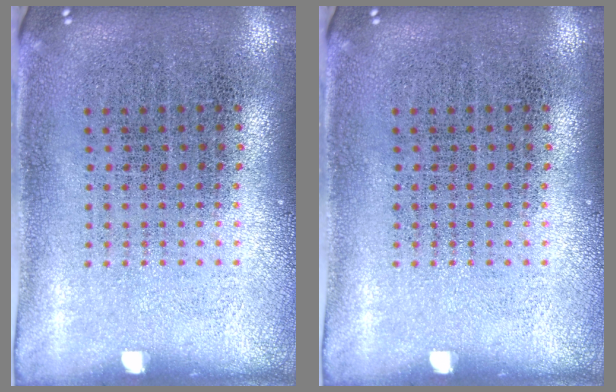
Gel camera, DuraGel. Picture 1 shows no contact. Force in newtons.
{"total": 0.0}